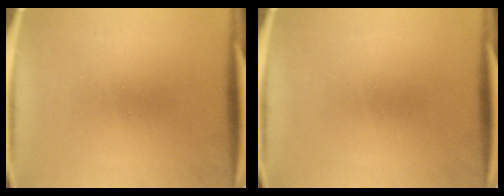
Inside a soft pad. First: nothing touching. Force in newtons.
{"total": 0.0}